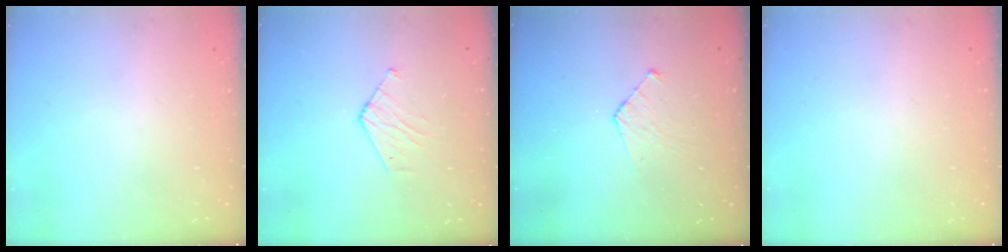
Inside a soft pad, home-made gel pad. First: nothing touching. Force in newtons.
{"total": 4.0, "press": 4.0, "slide": 0.3}
{"total": 6.3, "press": 6.2, "slide": 0.5}
{"total": 0.0}